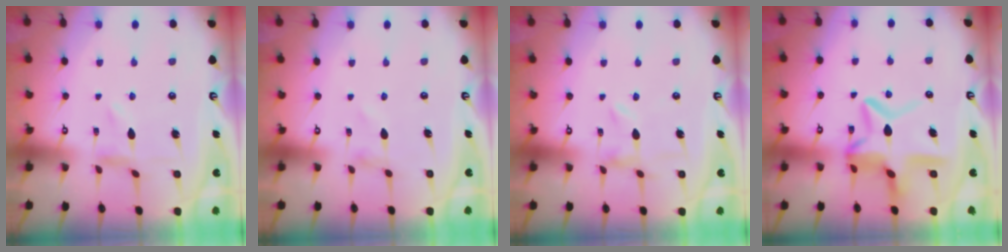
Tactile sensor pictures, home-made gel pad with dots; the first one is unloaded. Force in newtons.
{"total": 1.0, "press": 1.0, "slide": 0.1}
{"total": 0.0}
{"total": 11.7, "press": 11.7, "slide": 1.3}